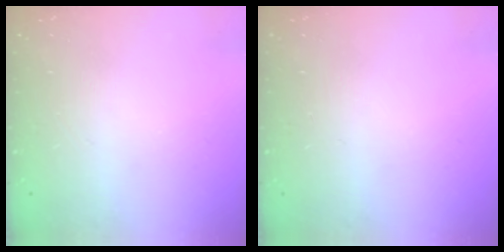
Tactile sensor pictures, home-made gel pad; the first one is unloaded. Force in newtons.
{"total": 0.0}